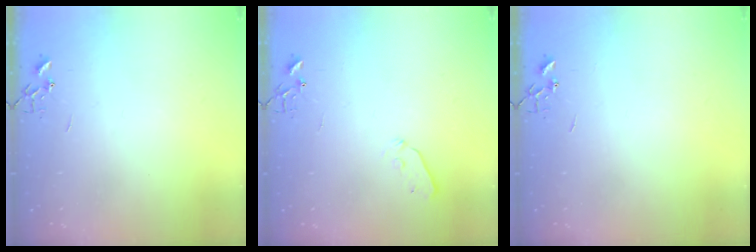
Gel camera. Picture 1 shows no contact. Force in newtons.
{"total": 4.0, "press": 4.0, "slide": 0.4}
{"total": 0.0}